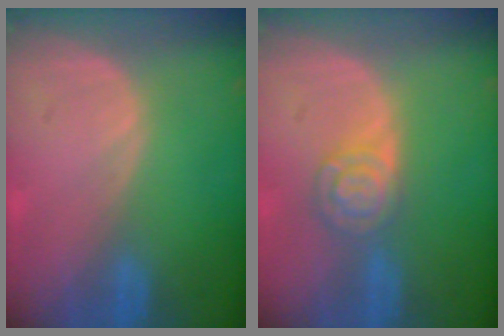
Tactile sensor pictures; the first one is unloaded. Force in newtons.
{"total": 5.3, "press": 4.7, "slide": 2.4}